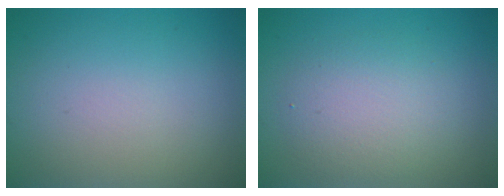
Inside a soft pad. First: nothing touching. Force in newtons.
{"total": 3.6, "press": 3.6, "slide": 0.4}